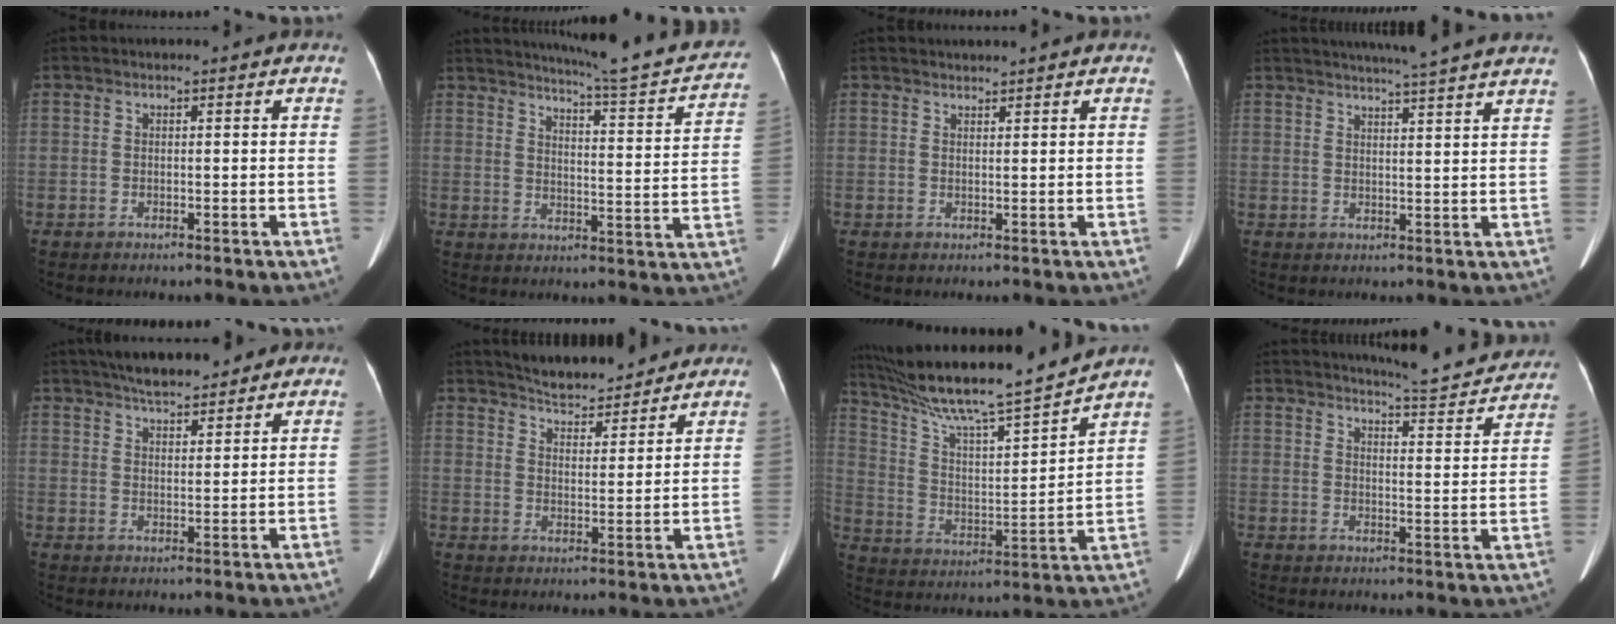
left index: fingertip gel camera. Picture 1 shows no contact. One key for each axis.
{"total": 19.4, "fx": 17.8, "fy": 1.0, "fz": 7.6, "tx": -0.104, "ty": -0.045, "tz": 0.217}
{"total": 1.7, "fx": 1.7, "fy": 0.0, "fz": 0.1, "tx": -0.001, "ty": 0.015, "tz": 0.034}
{"total": 14.1, "fx": 12.7, "fy": -1.2, "fz": 6.1, "tx": -0.099, "ty": -0.012, "tz": 0.153}
{"total": 8.8, "fx": 7.4, "fy": 2.1, "fz": 4.3, "tx": -0.060, "ty": 0.019, "tz": 0.117}
{"total": 9.9, "fx": 9.3, "fy": 2.0, "fz": 2.7, "tx": -0.042, "ty": 0.010, "tz": 0.144}
{"total": 19.2, "fx": 16.9, "fy": -0.9, "fz": 9.1, "tx": -0.167, "ty": -0.011, "tz": 0.285}
{"total": 12.2, "fx": 11.8, "fy": 0.8, "fz": 3.1, "tx": -0.040, "ty": -0.020, "tz": 0.140}